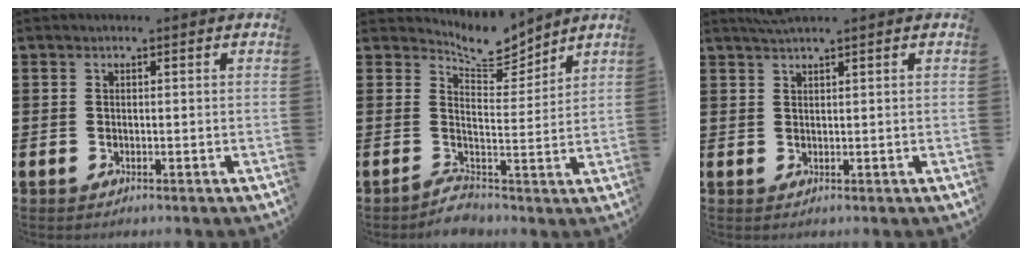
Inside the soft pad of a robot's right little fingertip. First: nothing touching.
{"total": 5.9, "force": [3.9, 3.7, 2.5], "torque": [-0.055, -0.027, 0.068]}
{"total": 1.7, "force": [1.5, -0.2, 0.8], "torque": [-0.015, 0.002, 0.028]}